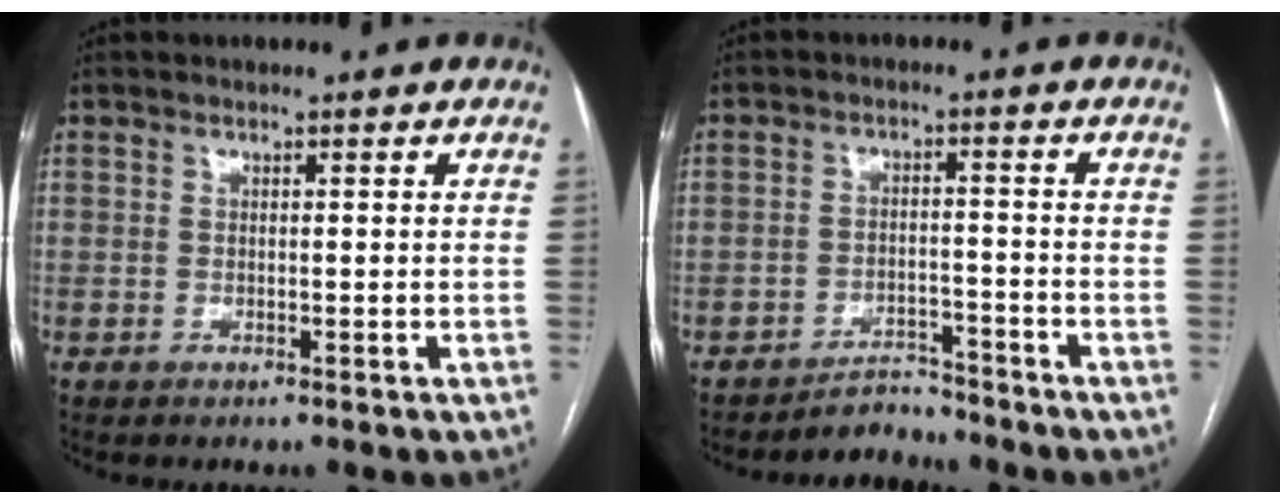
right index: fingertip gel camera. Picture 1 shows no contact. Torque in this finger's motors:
{"motor_torque": [-0.80, -0.44, -0.35, -0.12]}